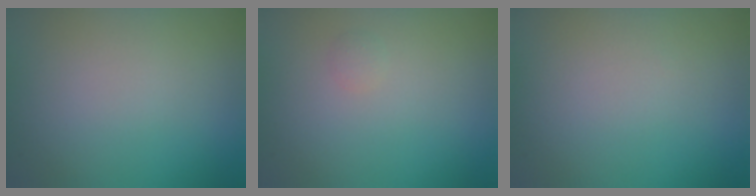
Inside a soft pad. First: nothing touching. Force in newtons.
{"total": 0.6, "press": 0.6, "slide": 0.0}
{"total": 0.0}